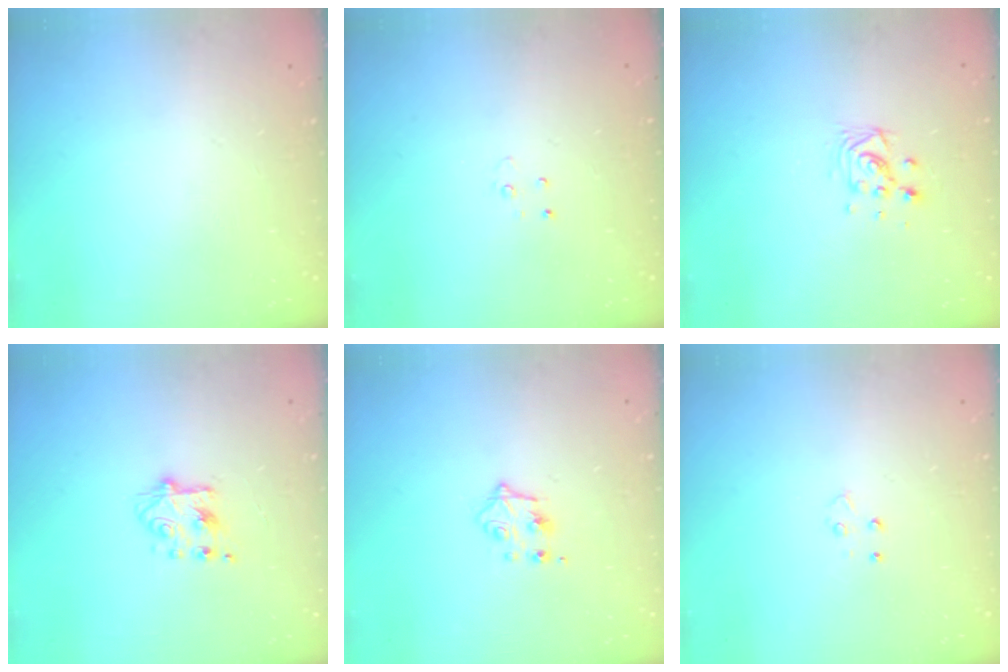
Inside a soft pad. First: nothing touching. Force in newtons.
{"total": 3.0, "press": 2.9, "slide": 0.3}
{"total": 7.7, "press": 7.3, "slide": 2.4}
{"total": 6.4, "press": 6.4, "slide": 0.5}
{"total": 4.5, "press": 4.4, "slide": 0.9}
{"total": 3.5, "press": 3.5, "slide": 0.3}